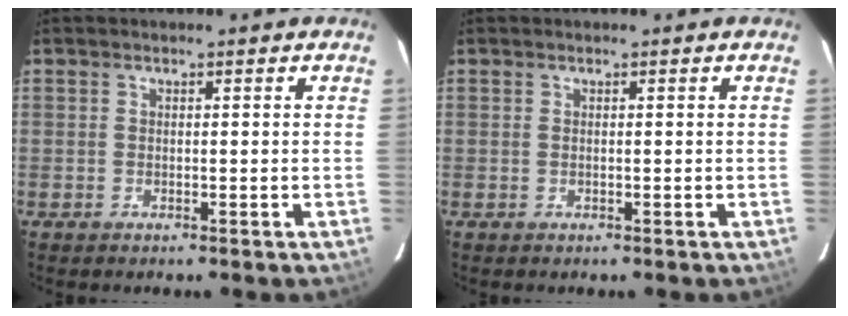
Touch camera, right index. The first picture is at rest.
{"total": 0.0}